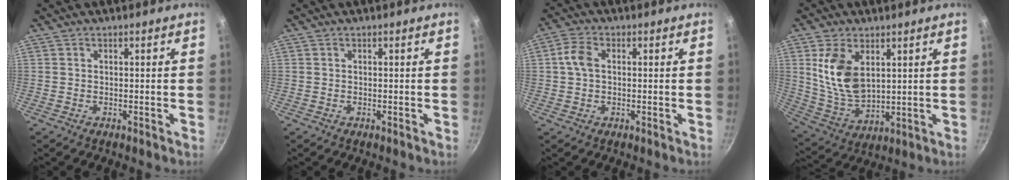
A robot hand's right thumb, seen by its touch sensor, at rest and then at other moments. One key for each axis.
{"total": 0.0}
{"total": 4.4, "fx": 0.5, "fy": 3.1, "fz": 3.2, "tx": -0.063, "ty": 0.013, "tz": 0.002}
{"total": 12.5, "fx": 3.8, "fy": 7.6, "fz": 9.2, "tx": -0.164, "ty": -0.029, "tz": 0.085}